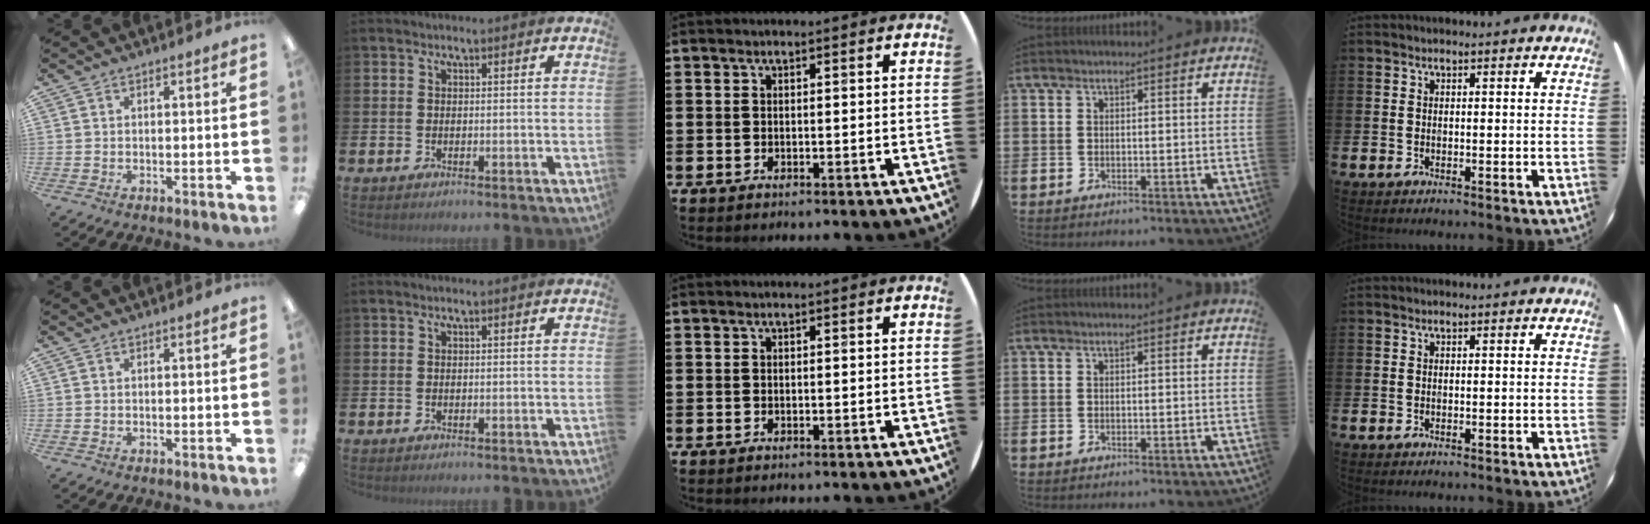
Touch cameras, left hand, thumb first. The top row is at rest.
{}